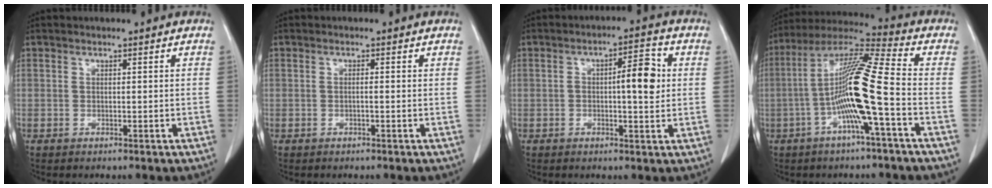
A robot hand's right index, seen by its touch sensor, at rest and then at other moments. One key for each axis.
{"total": 0.6, "fx": -0.2, "fy": 0.0, "fz": 0.5, "tx": -0.008, "ty": 0.002, "tz": -0.004}
{"total": 6.4, "fx": 0.5, "fy": 1.7, "fz": 6.2, "tx": -0.090, "ty": 0.017, "tz": 0.007}
{"total": 13.8, "fx": -3.2, "fy": -0.5, "fz": 13.4, "tx": -0.255, "ty": 0.012, "tz": -0.071}